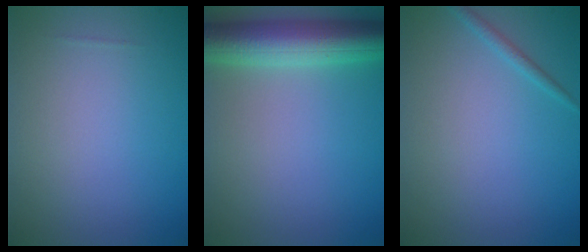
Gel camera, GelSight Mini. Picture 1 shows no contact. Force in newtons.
{"total": 6.6, "press": 6.6, "slide": 0.1}
{"total": 0.9, "press": 0.9, "slide": 0.1}